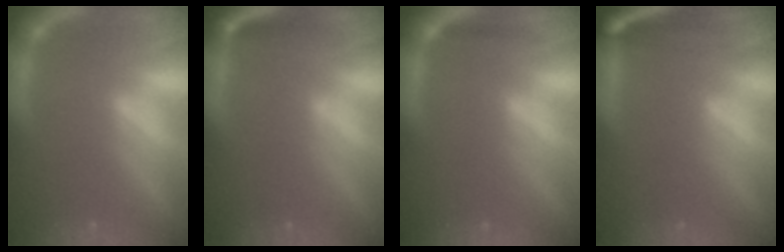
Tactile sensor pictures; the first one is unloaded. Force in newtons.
{"total": 3.4}
{"total": 0.9}
{"total": 6.5}